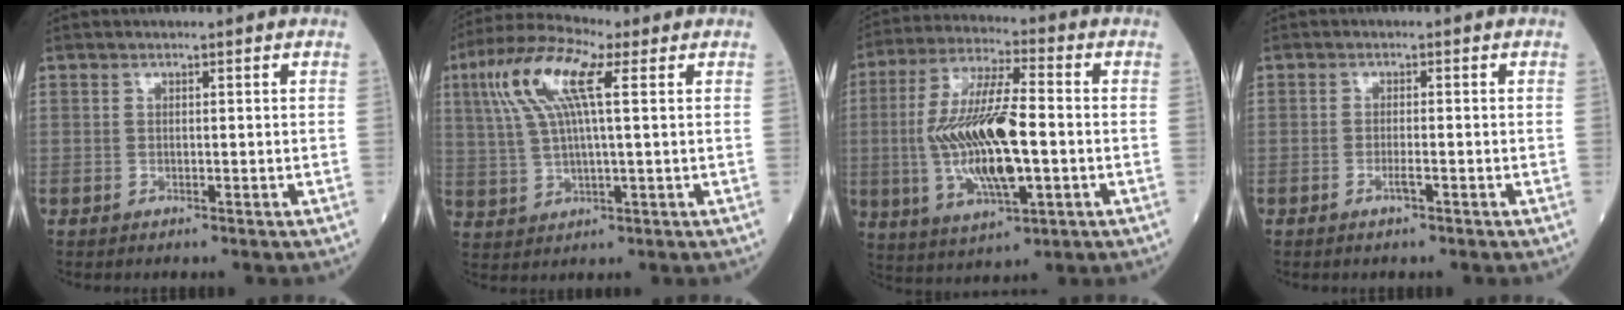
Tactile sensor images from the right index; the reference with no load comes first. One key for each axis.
{"total": 11.3, "fx": 3.9, "fy": 2.2, "fz": 10.4, "tx": -0.226, "ty": 0.027, "tz": 0.074}
{"total": 15.7, "fx": -1.7, "fy": 3.8, "fz": 15.2, "tx": -0.309, "ty": -0.001, "tz": -0.025}
{"total": 1.5, "fx": -0.8, "fy": 0.1, "fz": 1.3, "tx": -0.028, "ty": -0.001, "tz": -0.013}